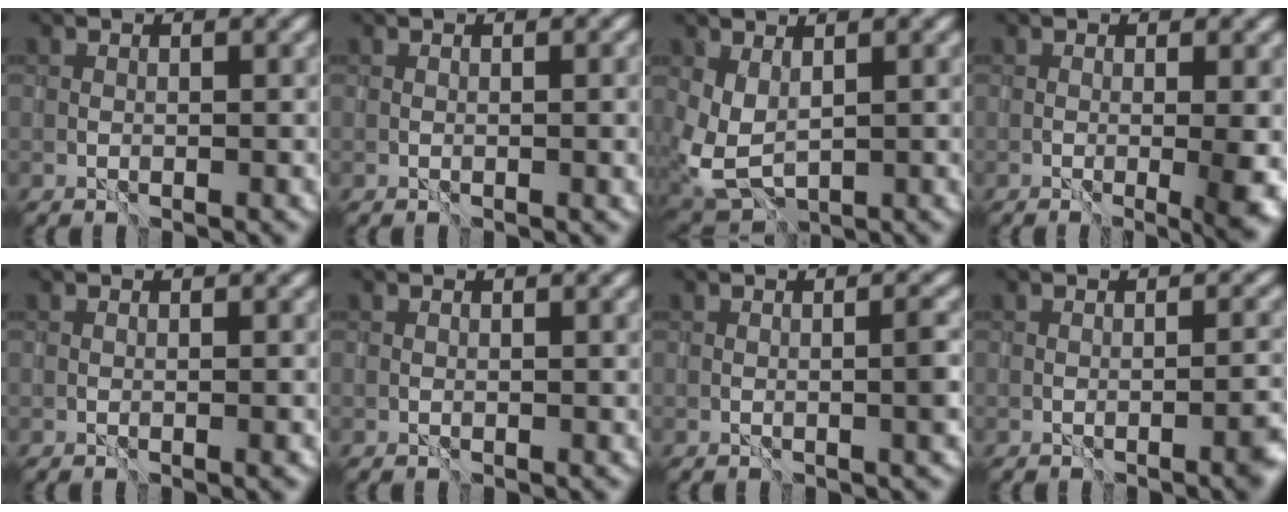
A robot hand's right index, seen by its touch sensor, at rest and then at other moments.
{"total": 1.7, "force": [0.1, 0.5, 1.6], "torque": [-0.022, -0.006, 0.008]}
{"total": 3.9, "force": [0.9, 2.4, 2.9], "torque": [-0.080, -0.007, 0.020]}
{"total": 3.9, "force": [-0.3, 0.8, 3.8], "torque": [-0.049, -0.012, -0.001]}
{"total": 0.5, "force": [0.0, 0.0, 0.5], "torque": [-0.008, -0.003, 0.000]}
{"total": 0.6, "force": [0.2, 0.1, 0.6], "torque": [-0.009, -0.003, 0.005]}
{"total": 1.4, "force": [0.0, -0.1, 1.4], "torque": [-0.024, 0.001, -0.001]}
{"total": 2.2, "force": [-1.1, 0.3, 1.9], "torque": [-0.025, -0.001, -0.013]}